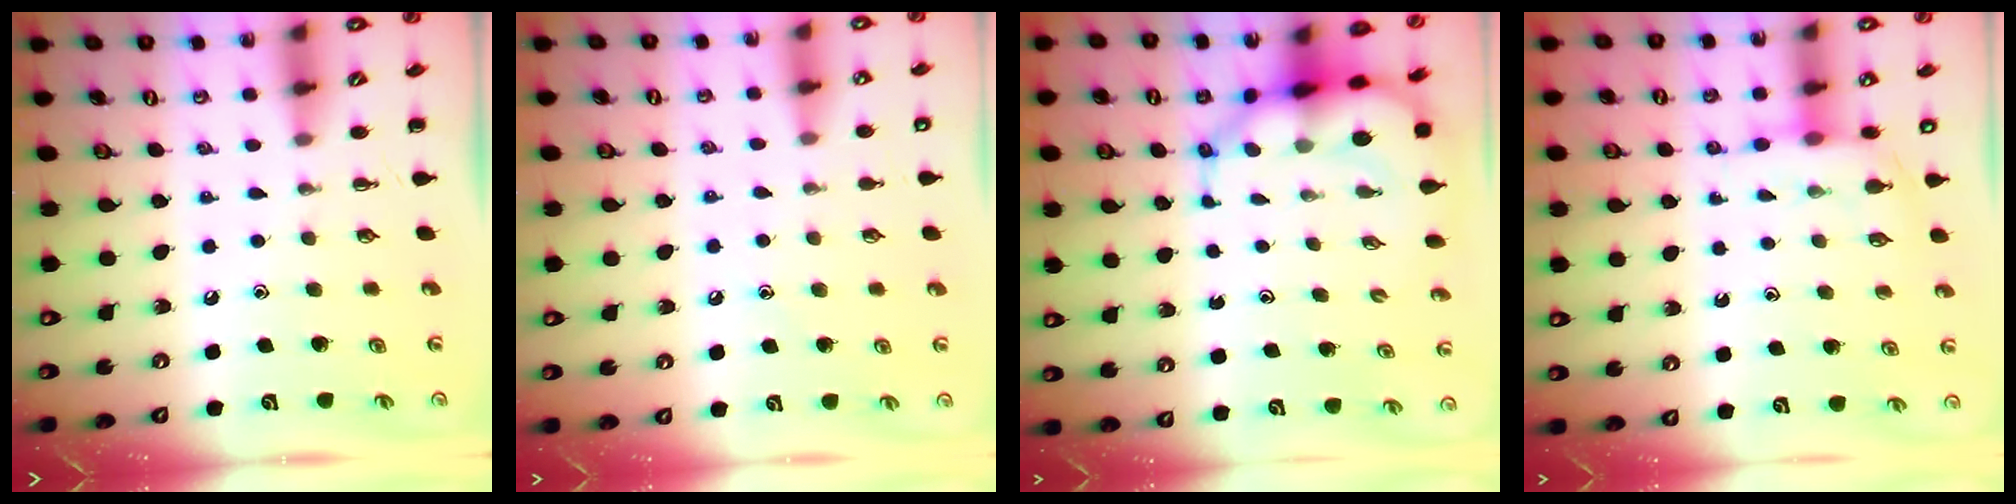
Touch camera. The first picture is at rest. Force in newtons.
{"total": 5.7, "press": 5.4, "slide": 1.6}
{"total": 7.4, "press": 7.0, "slide": 2.2}
{"total": 8.0, "press": 7.9, "slide": 1.4}